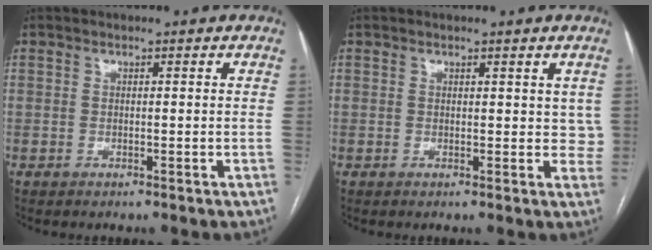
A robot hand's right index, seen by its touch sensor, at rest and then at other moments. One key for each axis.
{"total": 2.5, "fx": 1.1, "fy": 1.7, "fz": 1.5, "tx": -0.002, "ty": 0.000, "tz": 0.014}